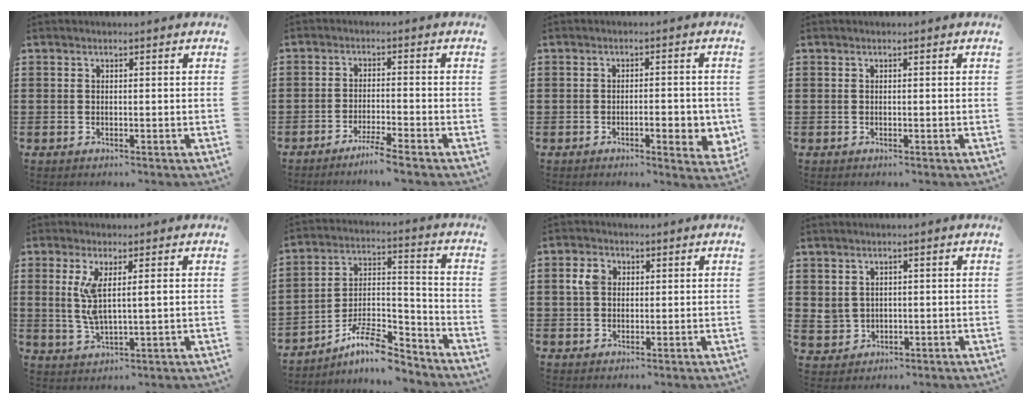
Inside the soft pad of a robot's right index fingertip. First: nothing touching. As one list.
[{"total": 3.2, "force": [-2.7, -0.5, 1.5], "torque": [-0.033, -0.004, -0.053]}, {"total": 4.5, "force": [-1.3, 1.4, 4.1], "torque": [-0.051, -0.002, -0.024]}, {"total": 0.0}, {"total": 5.1, "force": [1.2, 1.0, 4.9], "torque": [-0.105, -0.004, 0.017]}, {"total": 10.3, "force": [-8.5, 2.6, 5.3], "torque": [-0.089, 0.027, -0.160]}, {"total": 3.1, "force": [0.8, 2.3, 2.0], "torque": [-0.046, 0.012, 0.013]}, {"total": 2.4, "force": [0.9, 2.2, 0.5], "torque": [-0.020, 0.008, 0.017]}]